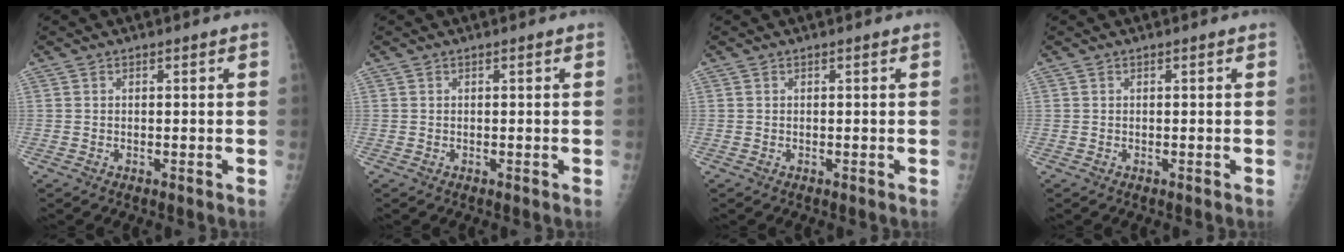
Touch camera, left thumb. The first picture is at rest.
{"total": 0.0}
{"total": 0.0}
{"total": 0.0}